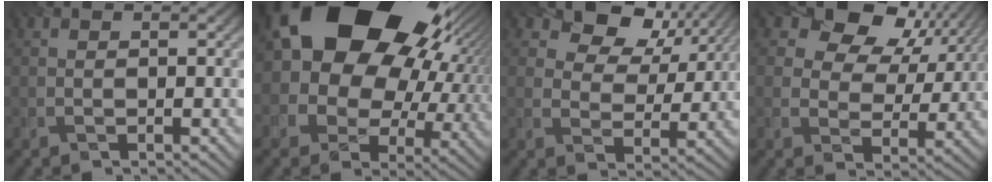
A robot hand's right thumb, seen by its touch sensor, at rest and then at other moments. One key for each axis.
{"total": 24.9, "fx": 10.7, "fy": 17.7, "fz": 13.9, "tx": -0.277, "ty": 0.039, "tz": 0.182}
{"total": 10.9, "fx": 7.0, "fy": 6.7, "fz": 5.1, "tx": -0.103, "ty": 0.011, "tz": 0.103}
{"total": 13.2, "fx": 7.5, "fy": 8.5, "fz": 6.7, "tx": -0.129, "ty": 0.025, "tz": 0.116}